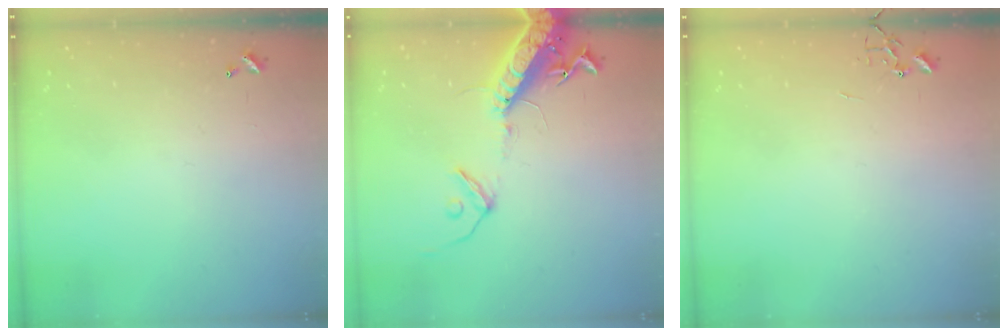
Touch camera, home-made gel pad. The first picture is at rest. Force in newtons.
{"total": 16.3, "press": 15.8, "slide": 4.0}
{"total": 0.0}